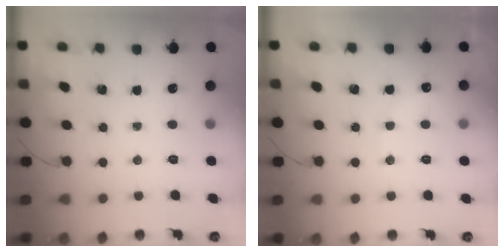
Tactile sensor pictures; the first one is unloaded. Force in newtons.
{"total": 7.2, "press": 7.1, "slide": 1.3}